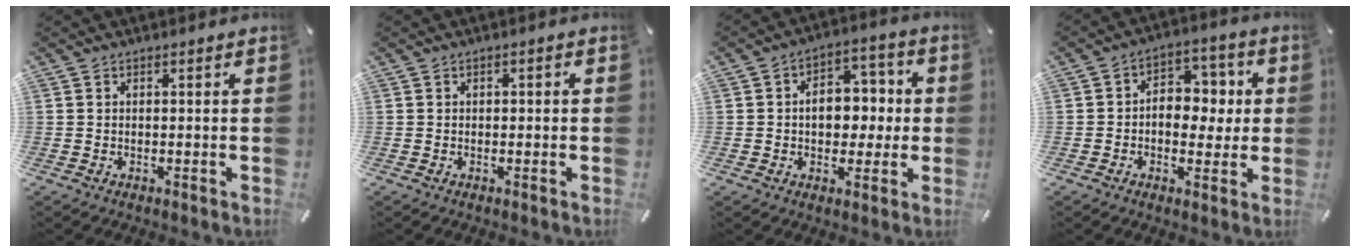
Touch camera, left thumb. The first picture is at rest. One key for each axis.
{"total": 0.6, "fx": -0.2, "fy": 0.5, "fz": 0.3, "tx": -0.006, "ty": 0.001, "tz": -0.005}
{"total": 9.9, "fx": -0.3, "fy": 7.4, "fz": 6.6, "tx": -0.079, "ty": 0.008, "tz": -0.009}
{"total": 8.6, "fx": 0.1, "fy": 6.9, "fz": 5.0, "tx": -0.065, "ty": 0.005, "tz": -0.001}